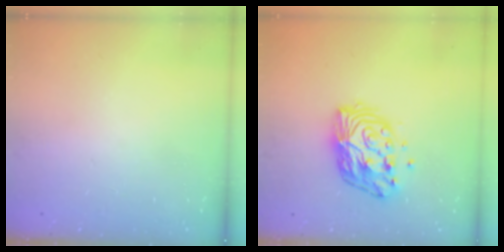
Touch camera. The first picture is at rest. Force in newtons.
{"total": 11.7, "press": 11.7, "slide": 0.8}